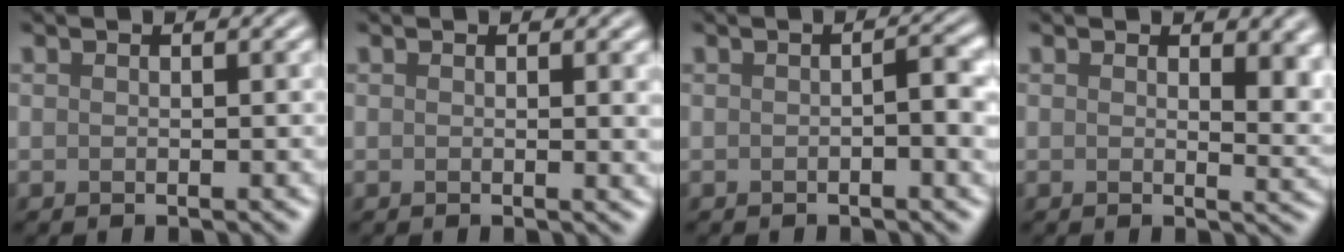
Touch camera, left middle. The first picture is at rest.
{"total": 1.5, "force": [0.3, 0.4, 1.3], "torque": [-0.010, 0.000, 0.002]}
{"total": 2.4, "force": [-0.3, 0.4, 2.3], "torque": [-0.035, 0.003, -0.005]}
{"total": 3.8, "force": [1.4, 1.8, 3.1], "torque": [-0.032, -0.008, 0.025]}